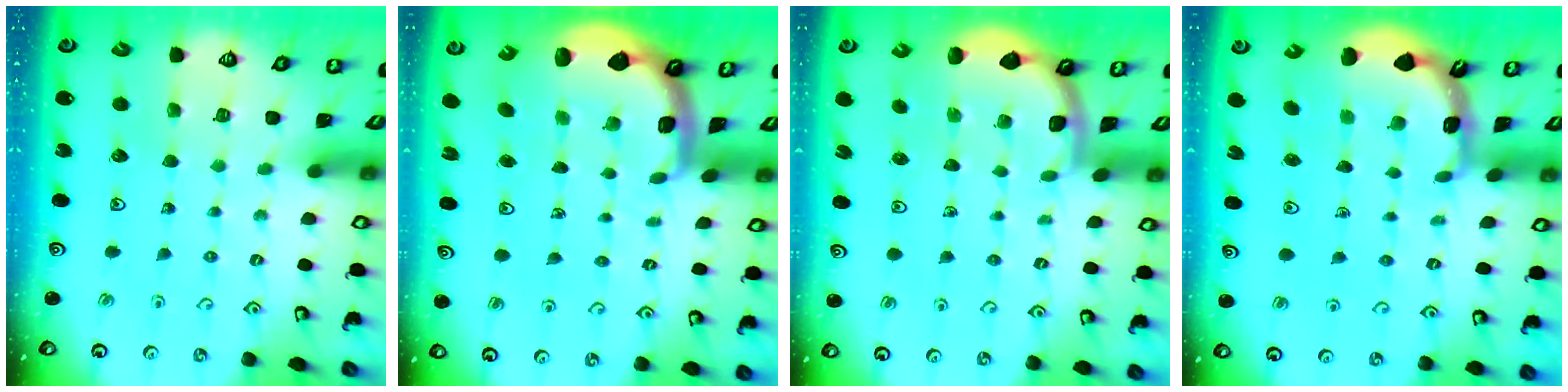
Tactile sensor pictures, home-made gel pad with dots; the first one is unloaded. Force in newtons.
{"total": 3.5, "press": 3.2, "slide": 1.5}
{"total": 1.7, "press": 1.7, "slide": 0.0}
{"total": 3.1, "press": 3.1, "slide": 0.3}